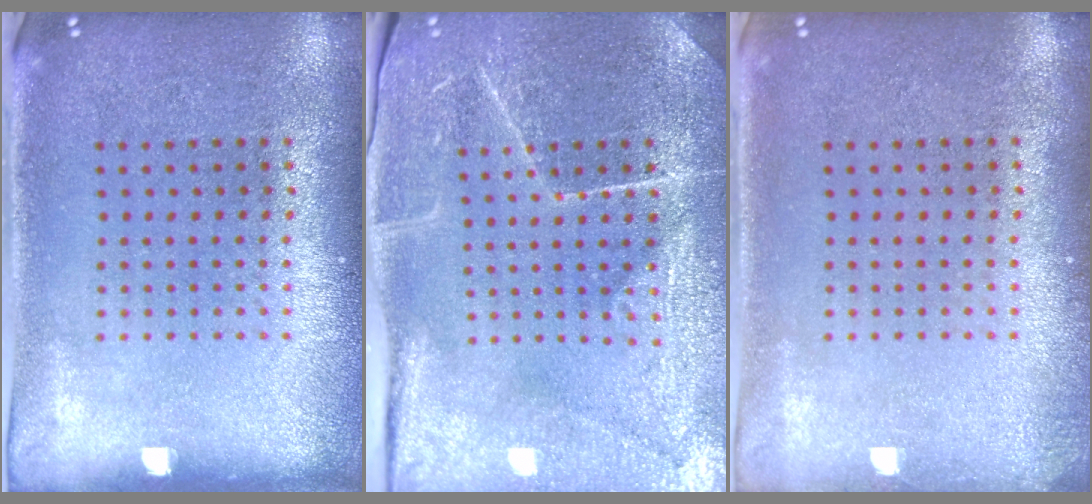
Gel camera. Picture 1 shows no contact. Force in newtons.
{"total": 4.0, "press": 4.0, "slide": 0.6}
{"total": 0.7, "press": 0.7, "slide": 0.2}